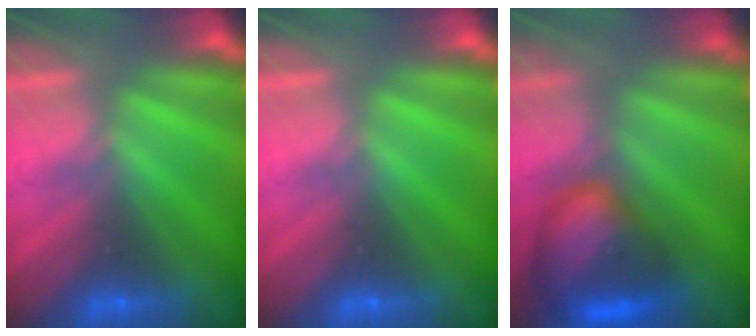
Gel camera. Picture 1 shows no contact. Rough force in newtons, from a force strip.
{"total": 0.0}
{"total": 7.5}